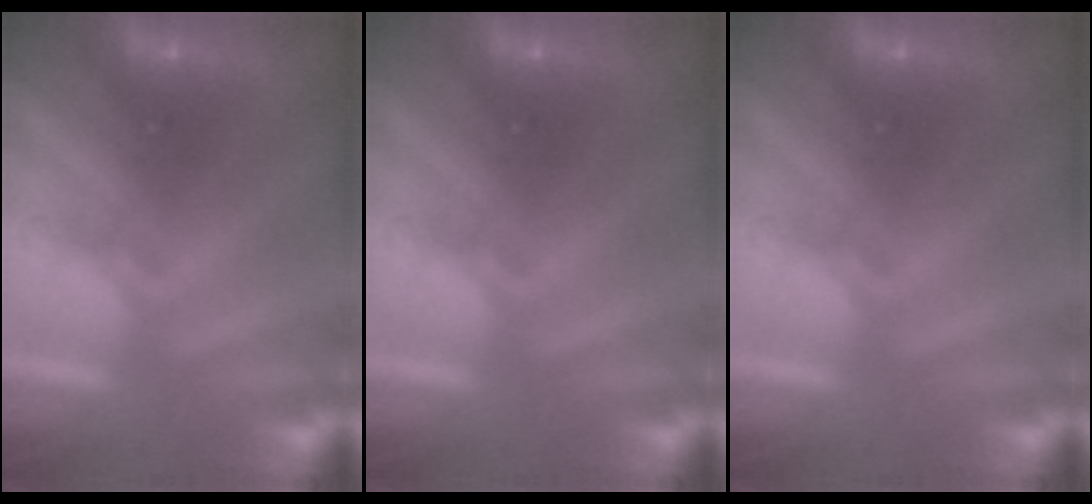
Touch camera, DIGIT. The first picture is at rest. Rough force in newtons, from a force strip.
{"total": 0.0}
{"total": 0.0}